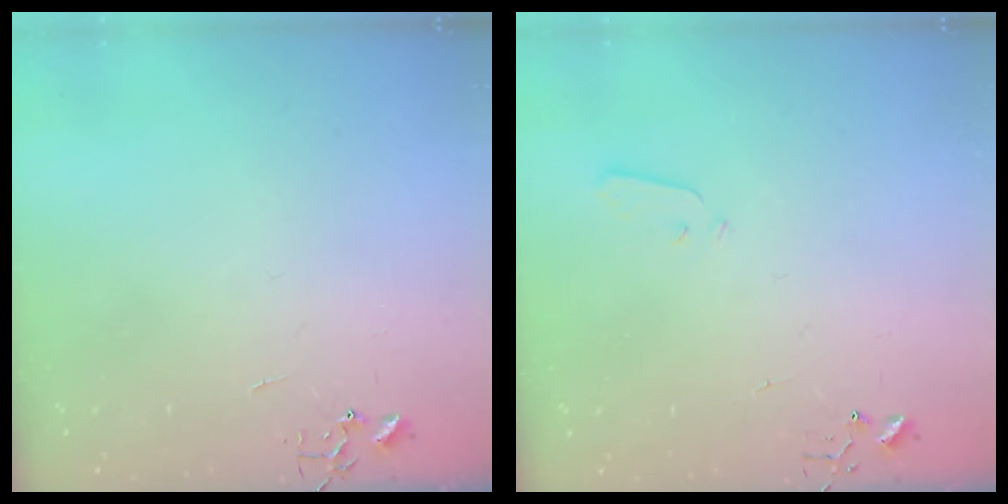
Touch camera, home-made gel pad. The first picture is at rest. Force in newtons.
{"total": 2.8, "press": 2.7, "slide": 0.4}